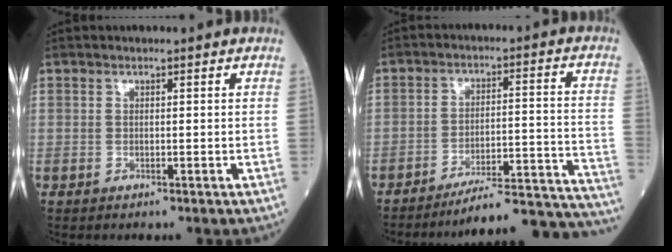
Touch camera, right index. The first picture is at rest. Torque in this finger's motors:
{"motor_torque": [-0.07, -0.42, -0.81, -0.21]}